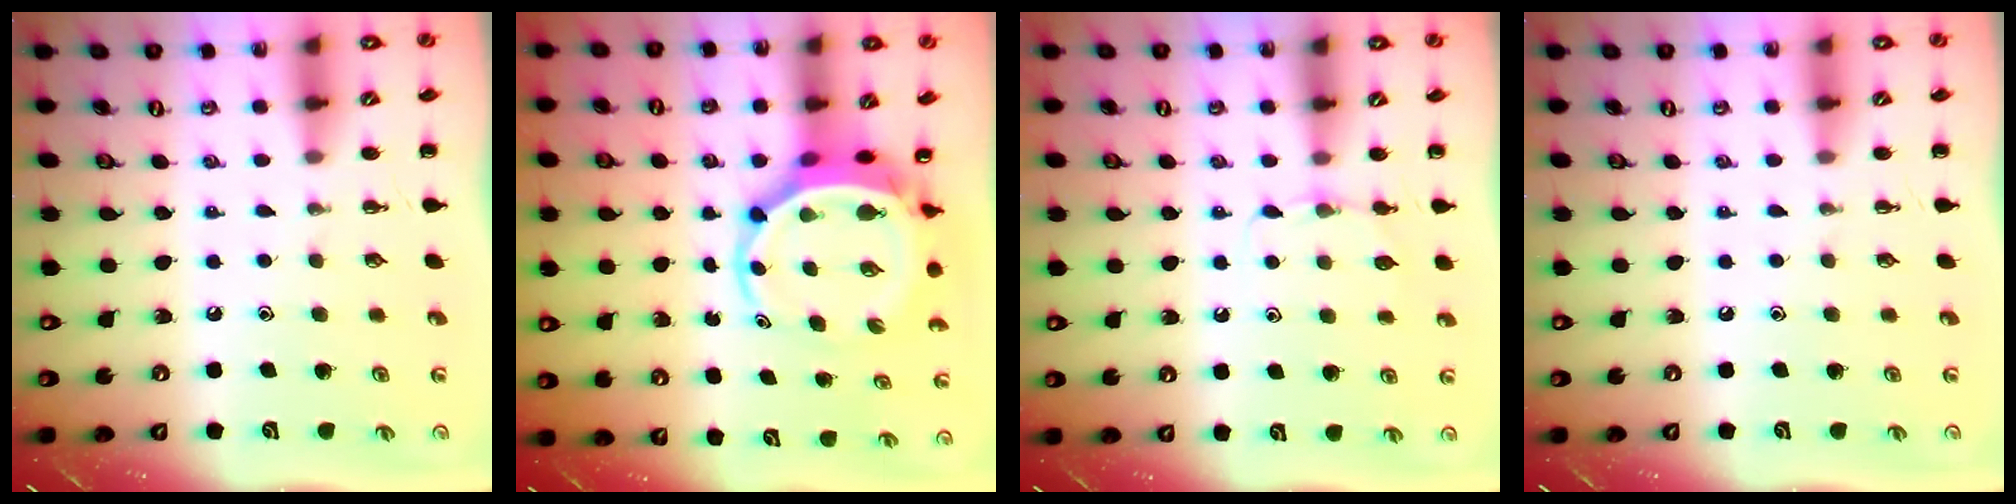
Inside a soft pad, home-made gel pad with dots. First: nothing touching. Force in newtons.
{"total": 5.7, "press": 5.4, "slide": 1.8}
{"total": 5.1, "press": 4.8, "slide": 1.5}
{"total": 0.0}